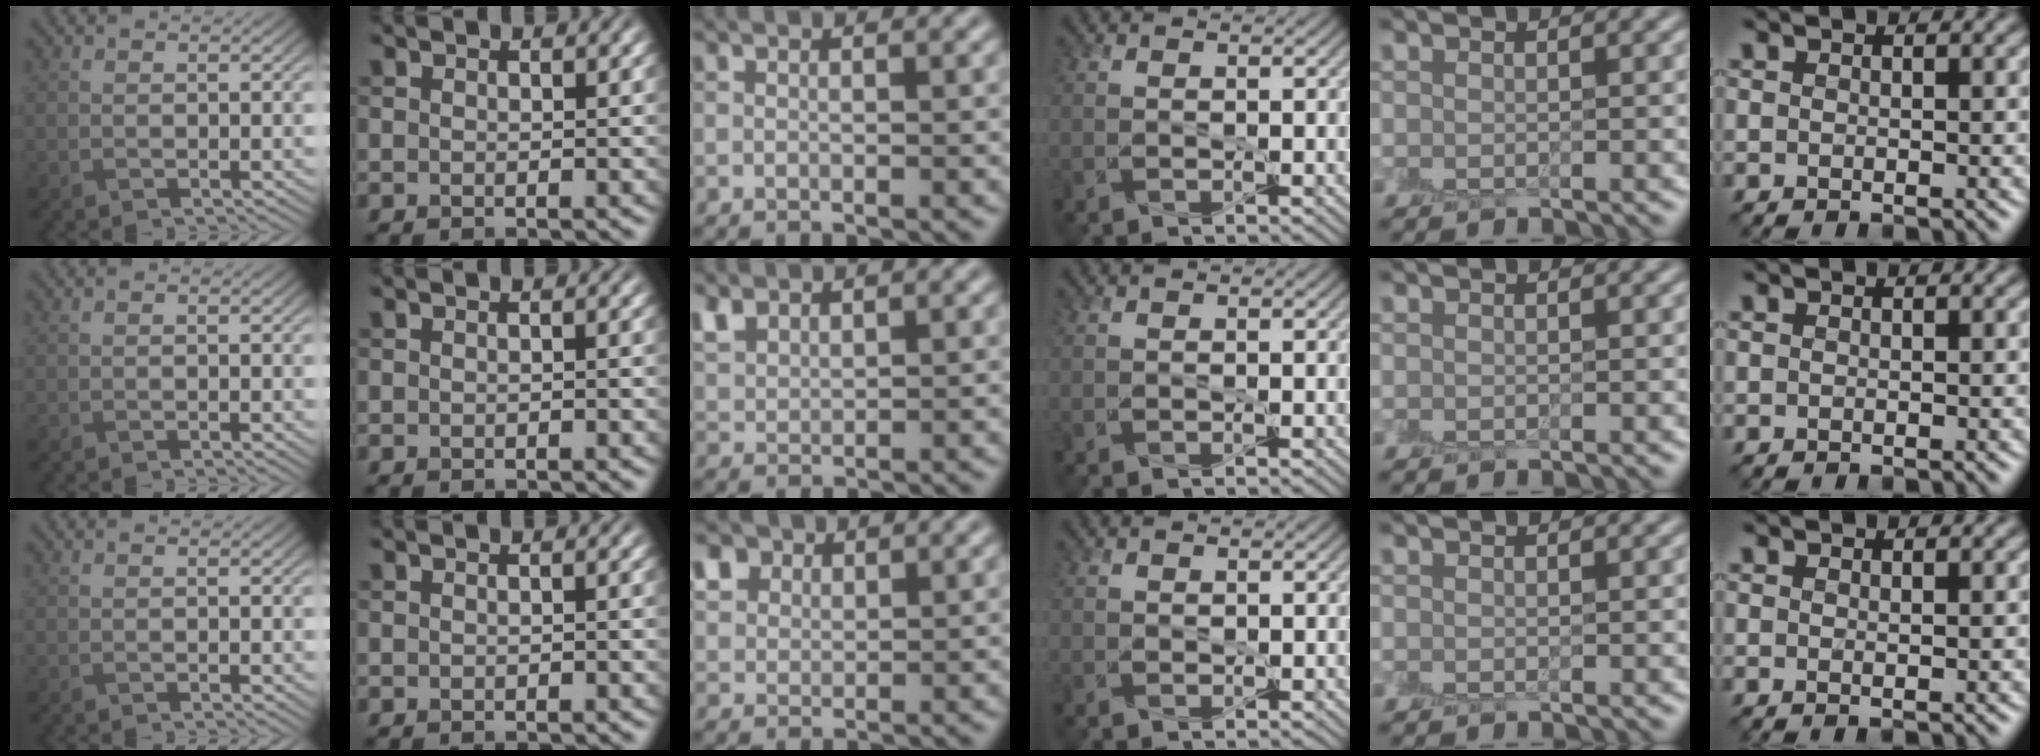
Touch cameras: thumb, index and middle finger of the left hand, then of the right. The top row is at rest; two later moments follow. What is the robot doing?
{"motion": "peel", "object": "lint roller sheet"}